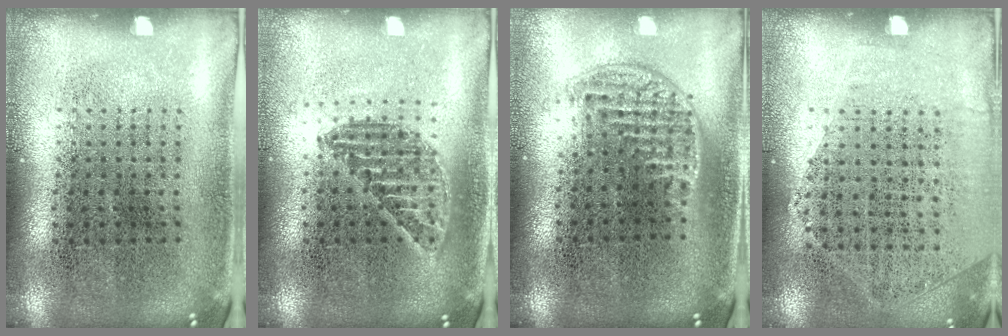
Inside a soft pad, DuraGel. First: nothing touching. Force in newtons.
{"total": 1.2, "press": 1.1, "slide": 0.4}
{"total": 1.3, "press": 1.1, "slide": 0.6}
{"total": 1.2, "press": 0.9, "slide": 0.7}